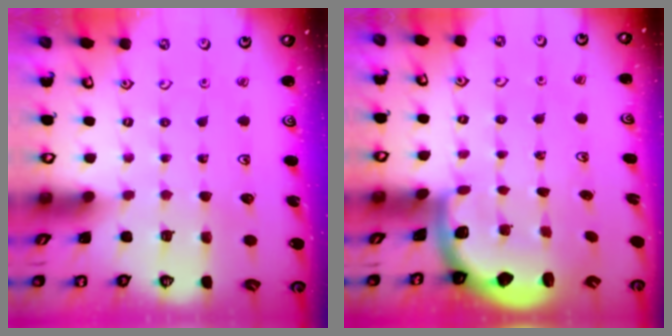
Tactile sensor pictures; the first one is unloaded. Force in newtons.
{"total": 1.9, "press": 1.8, "slide": 0.5}